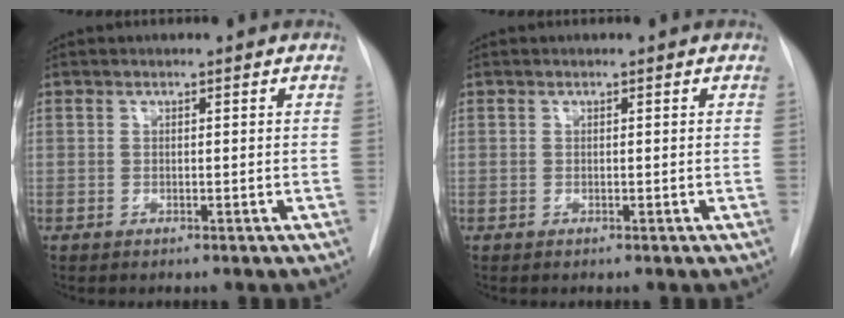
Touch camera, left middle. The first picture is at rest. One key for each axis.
{"total": 0.0}